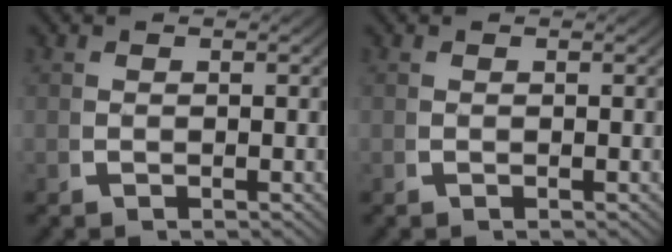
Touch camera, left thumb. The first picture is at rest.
{"total": 0.0}